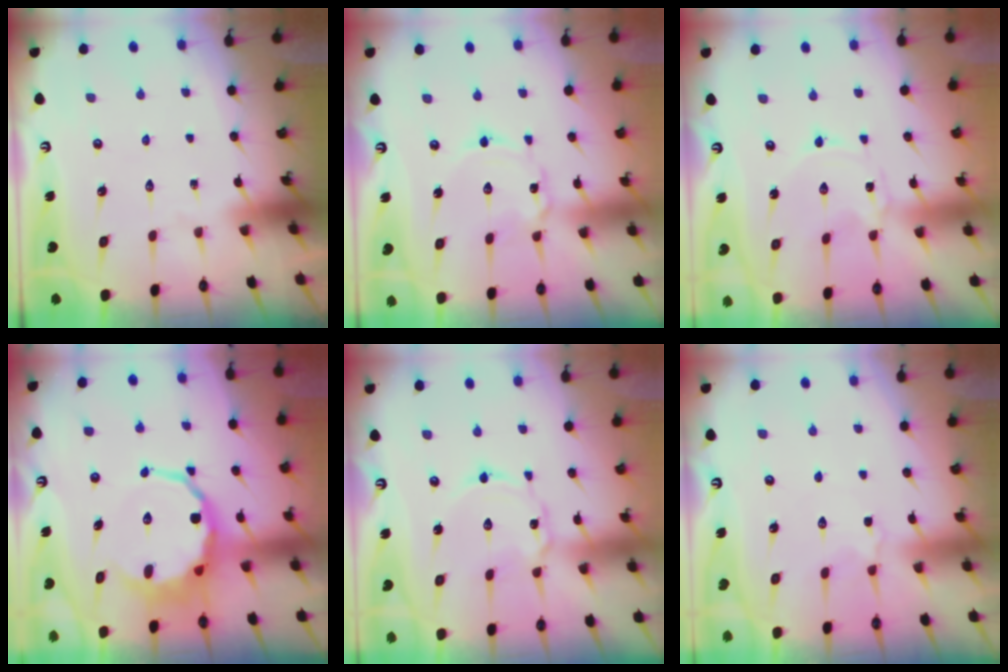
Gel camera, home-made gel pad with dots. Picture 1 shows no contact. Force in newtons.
{"total": 2.0, "press": 2.0, "slide": 0.2}
{"total": 0.0}
{"total": 8.7, "press": 8.4, "slide": 2.5}
{"total": 2.8, "press": 2.8, "slide": 0.3}
{"total": 1.3, "press": 1.2, "slide": 0.5}